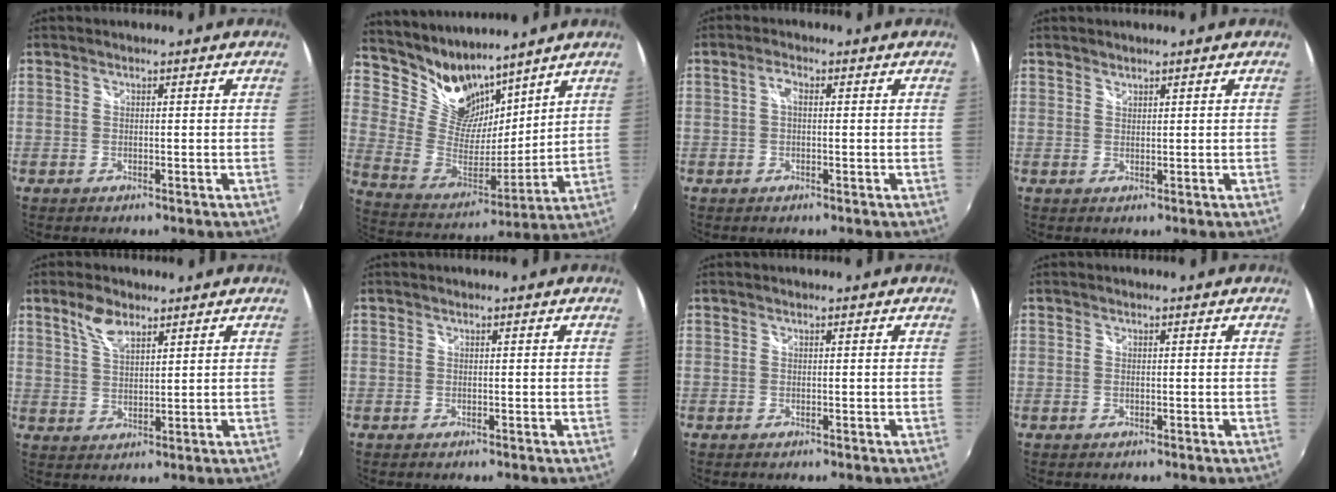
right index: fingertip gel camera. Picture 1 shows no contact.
{"total": 15.7, "force": [12.4, 8.2, 5.2], "torque": [-0.135, 0.005, 0.245]}
{"total": 1.8, "force": [0.1, 0.9, 1.5], "torque": [-0.031, 0.006, -0.001]}
{"total": 0.9, "force": [0.9, 0.3, 0.0], "torque": [0.001, 0.001, 0.017]}
{"total": 5.4, "force": [3.6, 2.4, 3.3], "torque": [-0.060, 0.006, 0.071]}
{"total": 0.0}
{"total": 0.0}
{"total": 0.0}